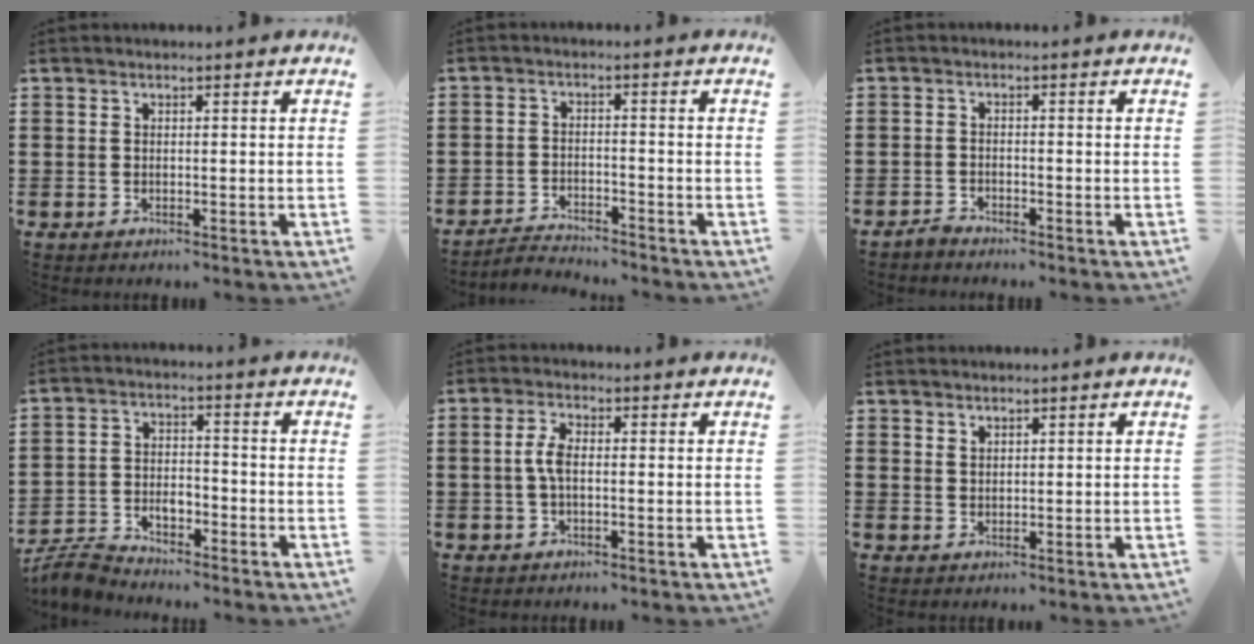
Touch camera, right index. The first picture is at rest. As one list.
[{"total": 2.9, "force": [-2.9, 0.2, 0.1], "torque": [-0.009, 0.004, -0.062]}, {"total": 1.6, "force": [-1.6, 0.3, 0.1], "torque": [-0.006, 0.004, -0.033]}, {"total": 4.5, "force": [-4.1, 1.4, 1.1], "torque": [-0.035, 0.009, -0.086]}, {"total": 3.6, "force": [-0.2, 1.4, 3.3], "torque": [-0.078, 0.000, -0.009]}, {"total": 1.5, "force": [1.3, 0.7, 0.1], "torque": [-0.003, 0.001, 0.026]}]